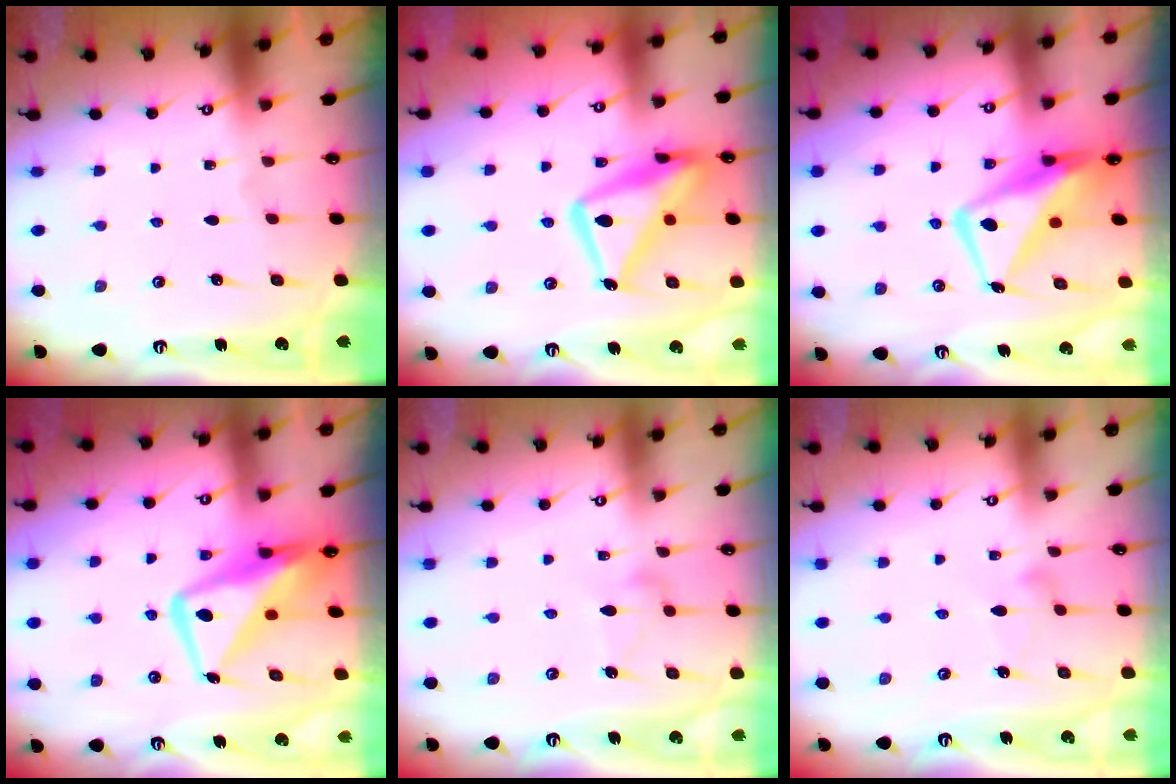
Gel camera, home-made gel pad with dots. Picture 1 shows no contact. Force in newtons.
{"total": 18.2, "press": 18.1, "slide": 1.8}
{"total": 11.9, "press": 11.8, "slide": 1.4}
{"total": 14.5, "press": 14.5, "slide": 1.5}
{"total": 7.5, "press": 7.5, "slide": 0.4}
{"total": 7.8, "press": 7.8, "slide": 0.5}